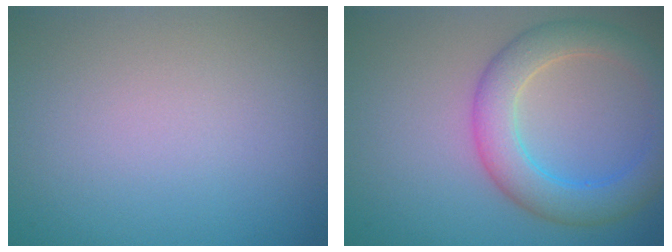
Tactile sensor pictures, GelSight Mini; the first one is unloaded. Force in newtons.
{"total": 5.2, "press": 5.2, "slide": 0.1}